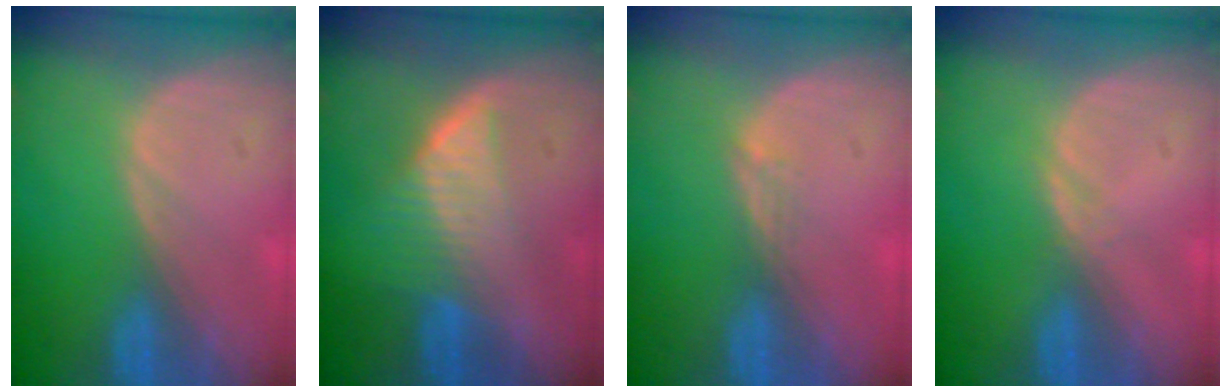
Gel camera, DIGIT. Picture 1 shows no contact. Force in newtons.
{"total": 6.5, "press": 5.8, "slide": 3.0}
{"total": 1.5, "press": 1.0, "slide": 1.0}
{"total": 0.6, "press": 0.6, "slide": 0.1}